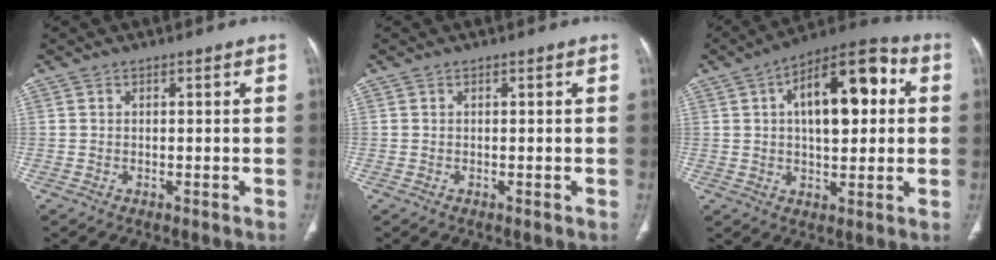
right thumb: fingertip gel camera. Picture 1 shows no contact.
{"total": 0.0}
{"total": 17.0, "force": [3.5, 8.2, 14.4], "torque": [-0.187, 0.024, 0.047]}